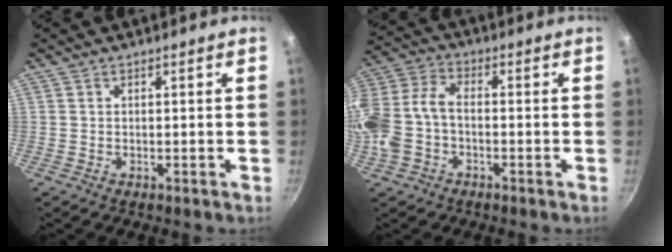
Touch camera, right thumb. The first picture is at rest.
{"total": 12.5, "force": [-3.1, 8.2, 8.9], "torque": [-0.191, 0.037, -0.075]}